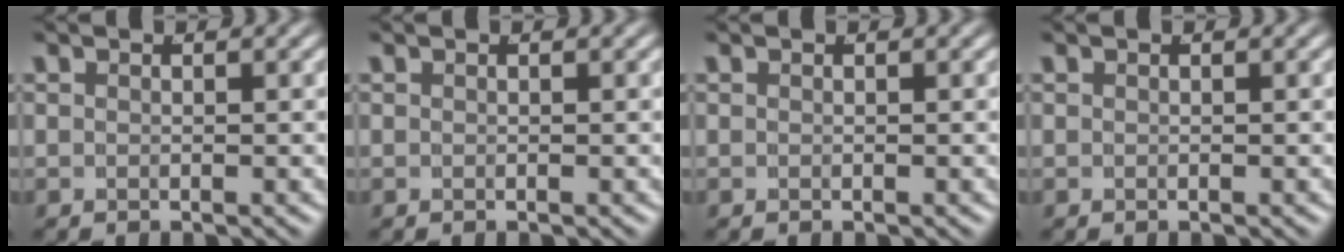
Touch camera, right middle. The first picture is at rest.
{"total": 0.0}
{"total": 0.0}
{"total": 0.0}